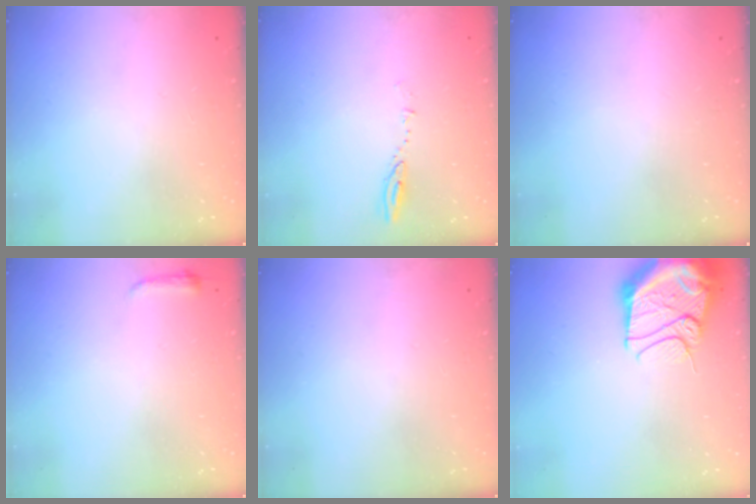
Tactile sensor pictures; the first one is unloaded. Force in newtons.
{"total": 4.5, "press": 4.4, "slide": 0.5}
{"total": 0.0}
{"total": 3.0, "press": 2.9, "slide": 0.6}
{"total": 2.9, "press": 2.4, "slide": 1.6}
{"total": 17.9, "press": 16.5, "slide": 6.9}